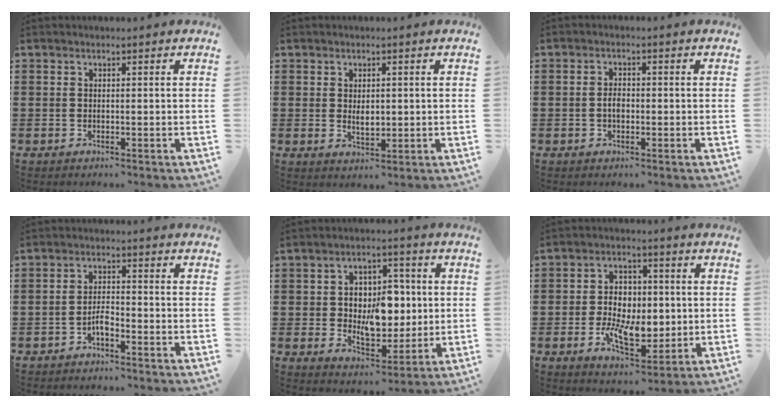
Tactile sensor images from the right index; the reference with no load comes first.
{"total": 2.5, "force": [0.2, 1.4, 2.1], "torque": [-0.034, 0.002, 0.002]}
{"total": 2.3, "force": [-0.4, 1.3, 1.8], "torque": [-0.036, 0.004, -0.007]}
{"total": 2.8, "force": [-1.8, 0.9, 2.0], "torque": [-0.045, 0.004, -0.037]}
{"total": 8.3, "force": [0.4, 5.9, 5.7], "torque": [-0.096, 0.013, 0.005]}
{"total": 8.1, "force": [-0.9, 5.4, 6.1], "torque": [-0.116, 0.004, -0.021]}